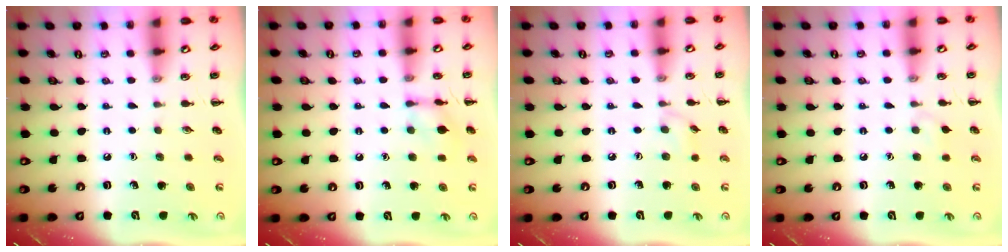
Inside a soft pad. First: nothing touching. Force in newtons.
{"total": 7.9, "press": 7.8, "slide": 1.0}
{"total": 3.8, "press": 3.6, "slide": 0.9}
{"total": 3.7, "press": 3.4, "slide": 1.4}